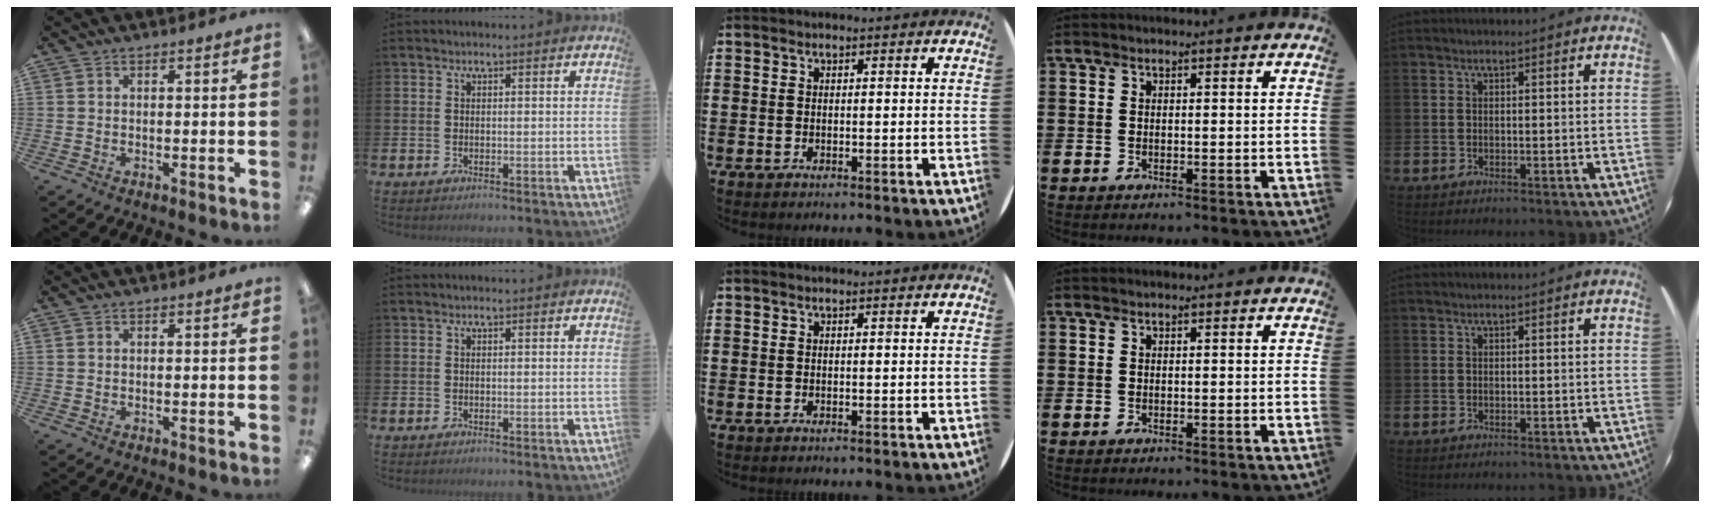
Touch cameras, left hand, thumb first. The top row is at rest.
{}